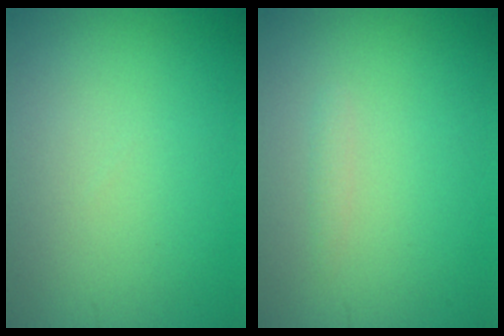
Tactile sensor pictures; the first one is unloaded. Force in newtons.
{"total": 0.7, "press": 0.7, "slide": 0.0}